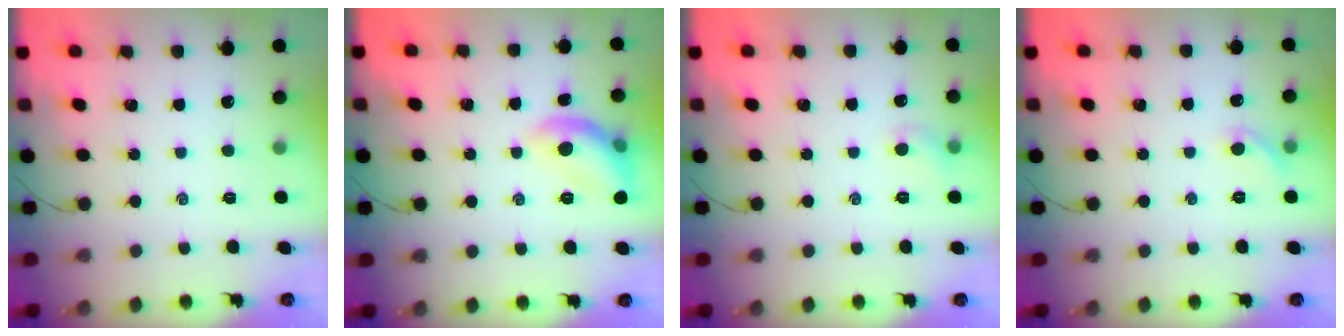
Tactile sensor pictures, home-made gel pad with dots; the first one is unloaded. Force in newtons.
{"total": 10.9, "press": 10.9, "slide": 1.0}
{"total": 4.9, "press": 4.7, "slide": 1.2}
{"total": 5.6, "press": 5.2, "slide": 1.8}